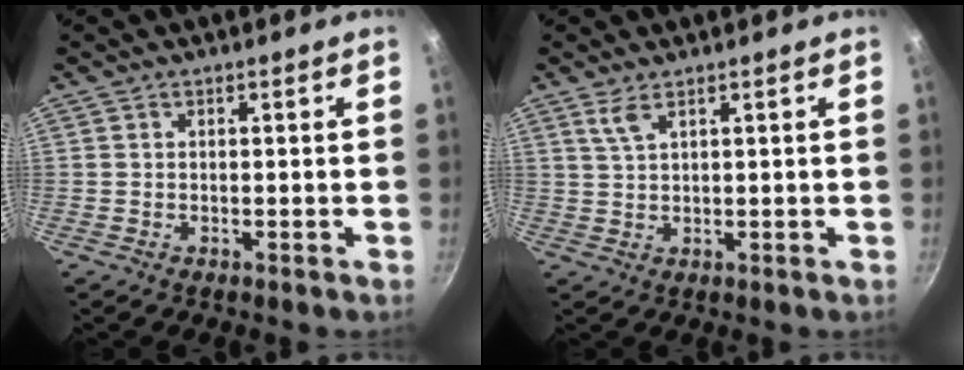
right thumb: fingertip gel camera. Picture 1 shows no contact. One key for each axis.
{"total": 3.1, "fx": 2.0, "fy": 1.2, "fz": 2.0, "tx": -0.040, "ty": -0.010, "tz": 0.045}